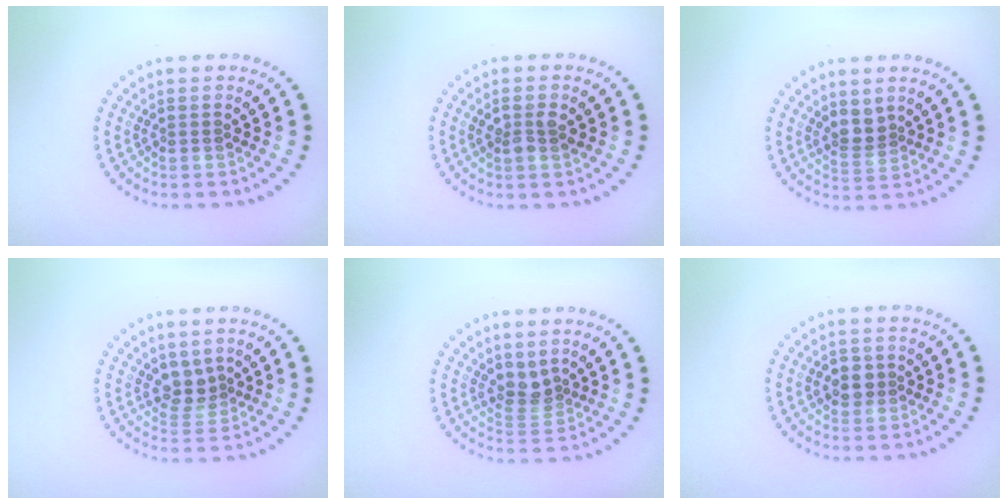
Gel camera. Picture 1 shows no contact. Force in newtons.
{"total": 1.6, "press": 1.5, "slide": 0.5}
{"total": 2.2, "press": 1.7, "slide": 1.3}
{"total": 2.2, "press": 1.7, "slide": 1.4}
{"total": 2.4, "press": 1.7, "slide": 1.7}
{"total": 2.1, "press": 2.0, "slide": 0.6}